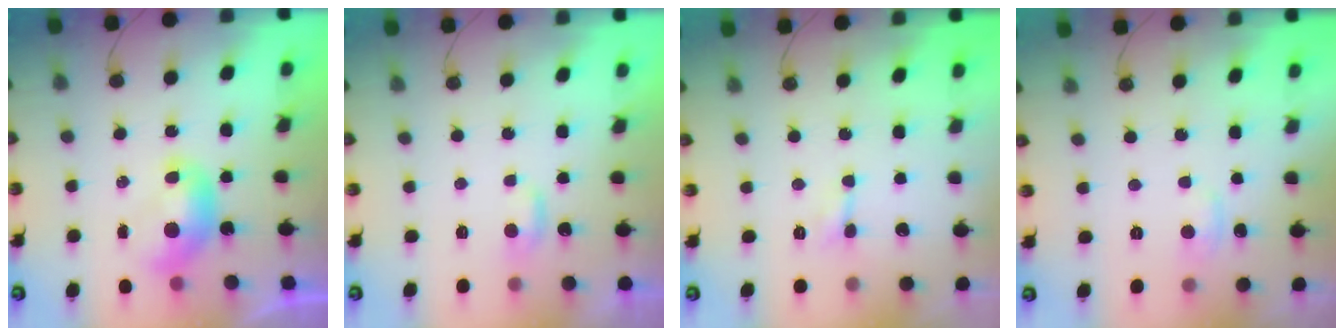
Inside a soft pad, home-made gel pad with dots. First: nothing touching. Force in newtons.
{"total": 1.9, "press": 1.9, "slide": 0.4}
{"total": 1.7, "press": 1.6, "slide": 0.5}
{"total": 1.2, "press": 0.8, "slide": 0.9}